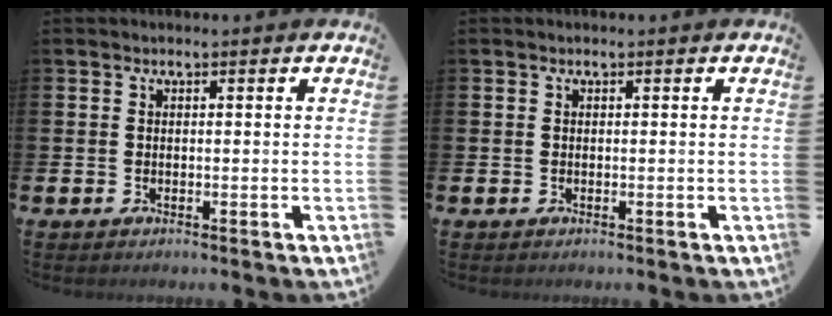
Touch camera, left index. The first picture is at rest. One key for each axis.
{"total": 0.0}